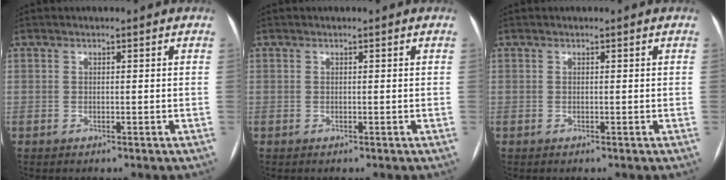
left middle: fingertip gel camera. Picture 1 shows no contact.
{"total": 0.0}
{"total": 0.0}